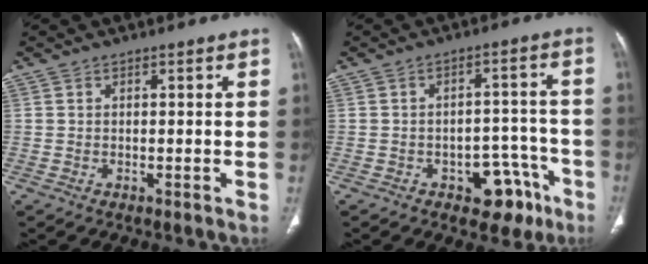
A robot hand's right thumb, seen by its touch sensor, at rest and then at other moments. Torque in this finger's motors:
{"motor_torque": [2.64, 2.37, 0.59, -0.77, -0.03]}